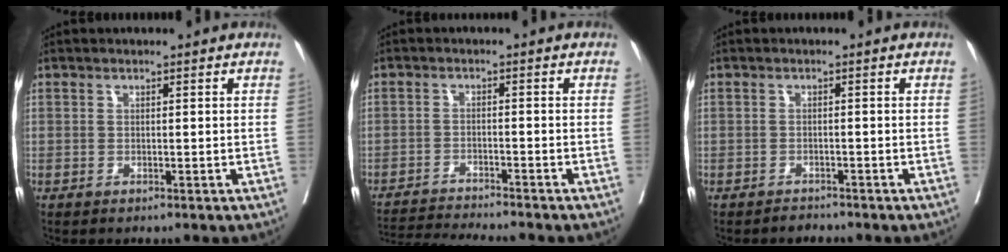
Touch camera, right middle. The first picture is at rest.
{"total": 8.7, "force": [-8.3, -1.2, 2.4], "torque": [-0.033, -0.012, -0.136]}
{"total": 1.2, "force": [-1.2, 0.2, -0.2], "torque": [0.000, -0.005, -0.018]}